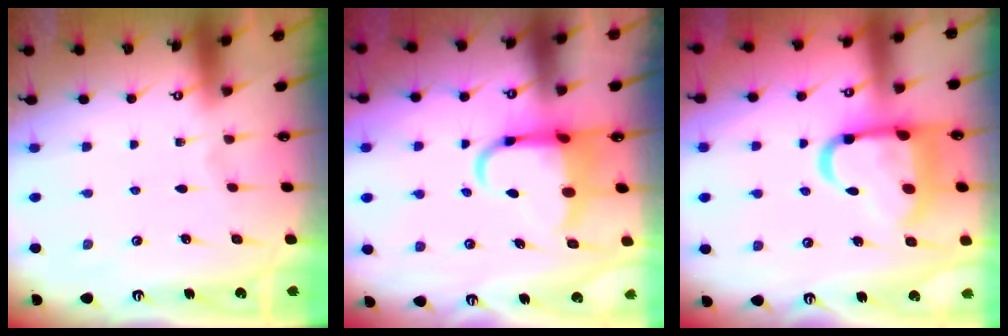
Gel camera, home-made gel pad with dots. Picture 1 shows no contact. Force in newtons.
{"total": 8.1, "press": 7.9, "slide": 1.6}
{"total": 15.8, "press": 15.7, "slide": 1.9}